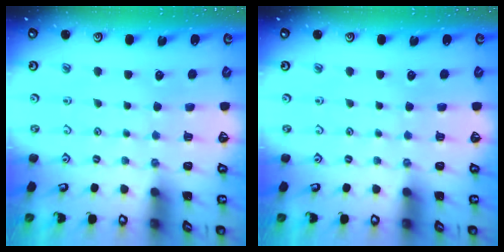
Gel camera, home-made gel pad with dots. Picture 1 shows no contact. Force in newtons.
{"total": 0.0}